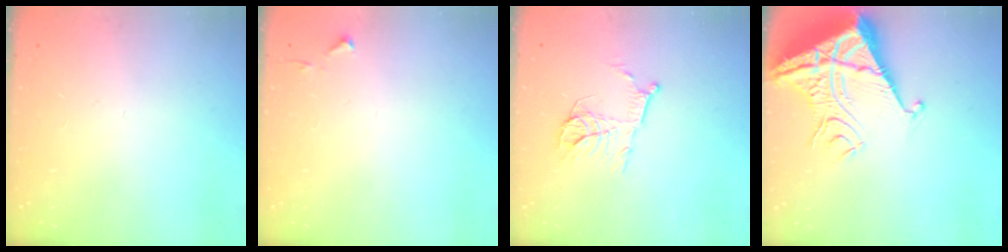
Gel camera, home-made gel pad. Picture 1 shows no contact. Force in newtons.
{"total": 3.7, "press": 3.7, "slide": 0.6}
{"total": 10.4, "press": 10.4, "slide": 0.6}
{"total": 11.5, "press": 11.5, "slide": 1.2}